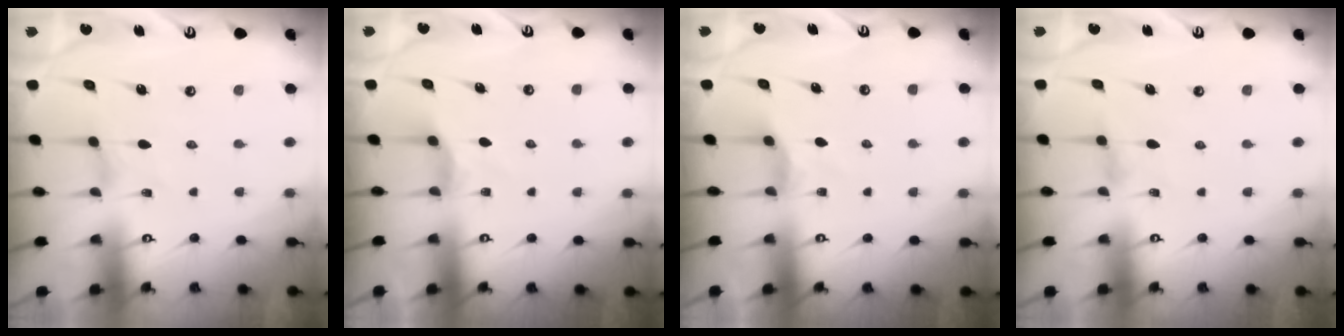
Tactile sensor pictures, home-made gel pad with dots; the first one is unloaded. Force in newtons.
{"total": 2.5, "press": 2.5, "slide": 0.4}
{"total": 2.5, "press": 2.5, "slide": 0.4}
{"total": 1.2, "press": 1.2, "slide": 0.3}